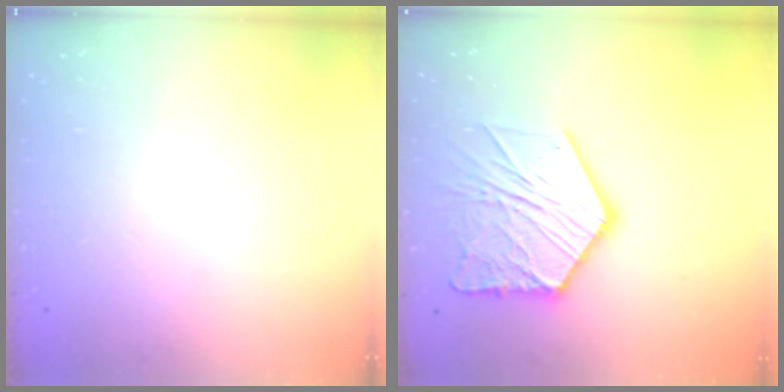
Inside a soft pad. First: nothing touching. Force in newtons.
{"total": 17.4, "press": 17.4, "slide": 1.6}